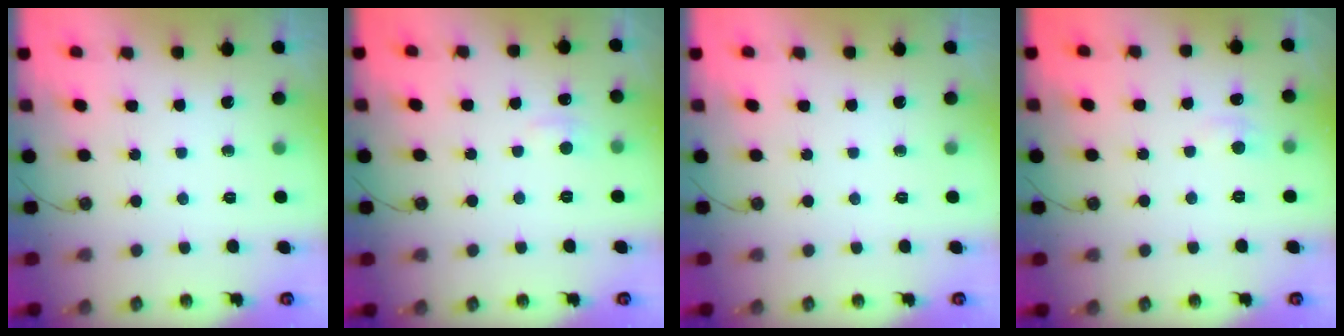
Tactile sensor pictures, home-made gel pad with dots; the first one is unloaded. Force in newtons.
{"total": 3.0, "press": 3.0, "slide": 0.4}
{"total": 0.0}
{"total": 2.1, "press": 2.0, "slide": 0.4}